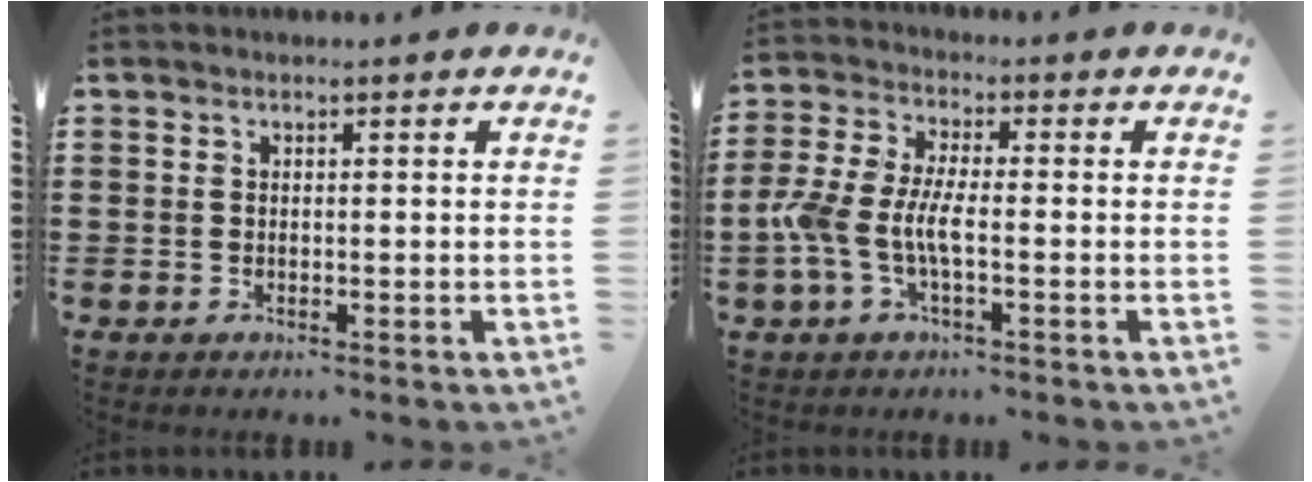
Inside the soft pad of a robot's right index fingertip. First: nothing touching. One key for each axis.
{"total": 6.4, "fx": -1.9, "fy": 2.3, "fz": 5.6, "tx": -0.153, "ty": -0.015, "tz": -0.049}